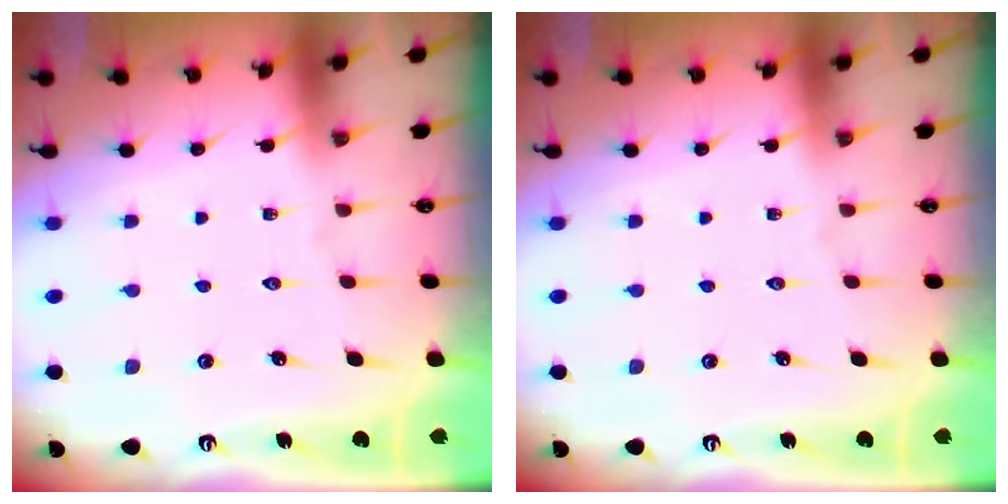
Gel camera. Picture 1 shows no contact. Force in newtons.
{"total": 0.0}